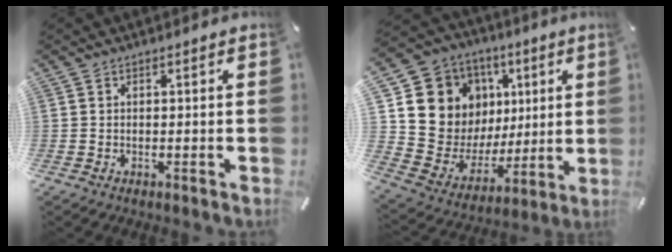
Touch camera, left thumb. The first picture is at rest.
{"total": 13.3, "force": [4.8, 12.2, 2.2], "torque": [-0.034, -0.054, 0.112]}